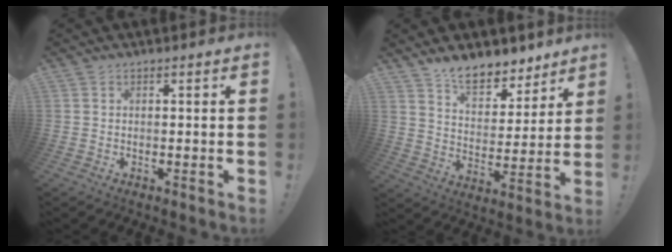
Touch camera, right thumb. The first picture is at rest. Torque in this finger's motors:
{"motor_torque": [-0.04, 0.31, 0.89, 0.85, 0.00]}